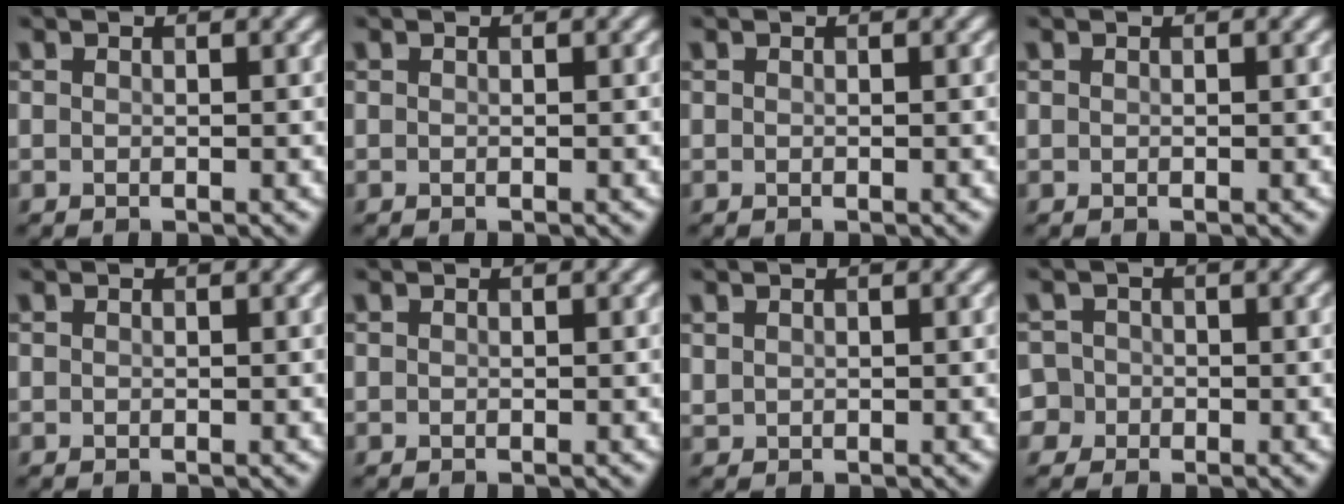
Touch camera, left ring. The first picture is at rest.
{"total": 0.0}
{"total": 0.0}
{"total": 0.0}
{"total": 0.0}
{"total": 0.0}
{"total": 0.6, "force": [0.5, 0.3, 0.1], "torque": [-0.005, 0.000, 0.014]}
{"total": 2.7, "force": [-0.9, 2.5, 0.4], "torque": [0.012, 0.013, -0.032]}